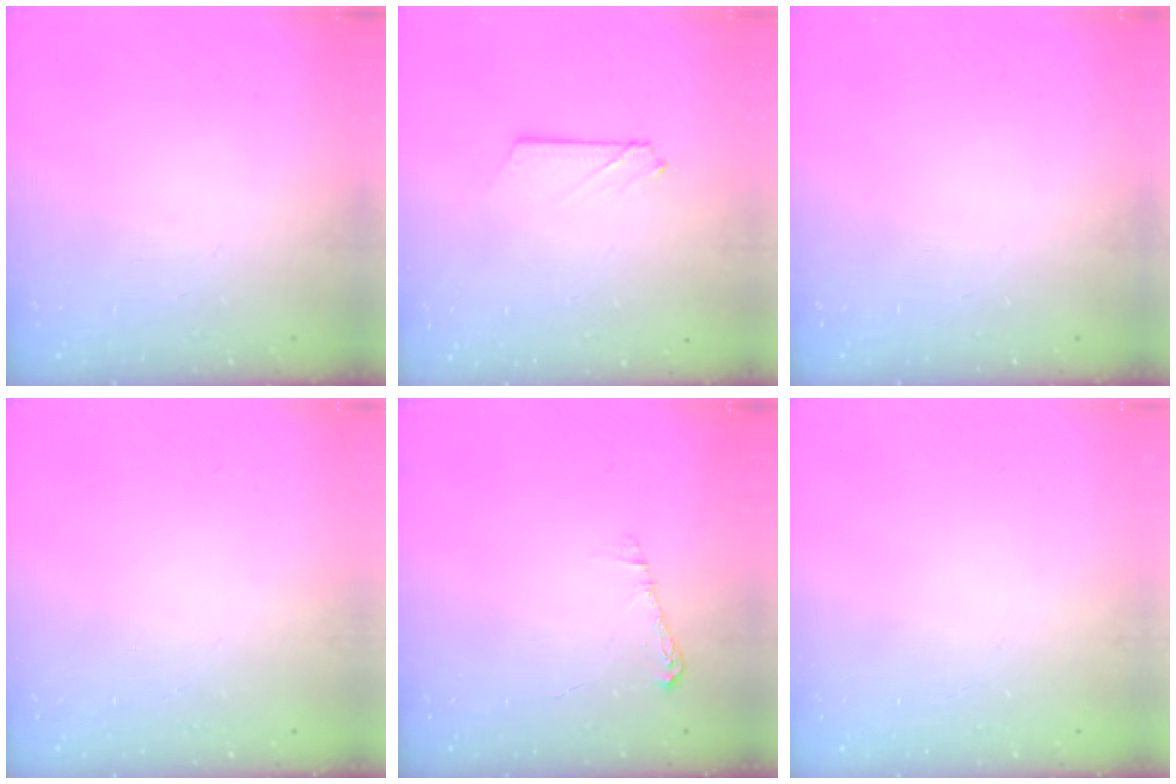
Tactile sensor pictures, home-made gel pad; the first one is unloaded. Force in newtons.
{"total": 2.6, "press": 2.6, "slide": 0.3}
{"total": 0.0}
{"total": 0.0}
{"total": 4.2, "press": 4.2, "slide": 0.5}
{"total": 0.0}